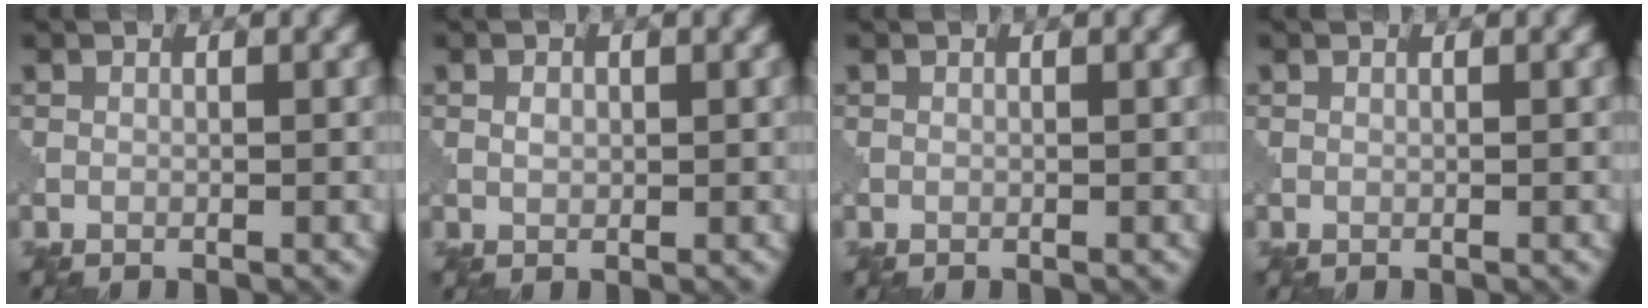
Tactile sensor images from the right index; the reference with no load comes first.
{"total": 0.9, "force": [0.1, 0.6, 0.6], "torque": [-0.012, 0.001, 0.003]}
{"total": 0.0}
{"total": 0.0}